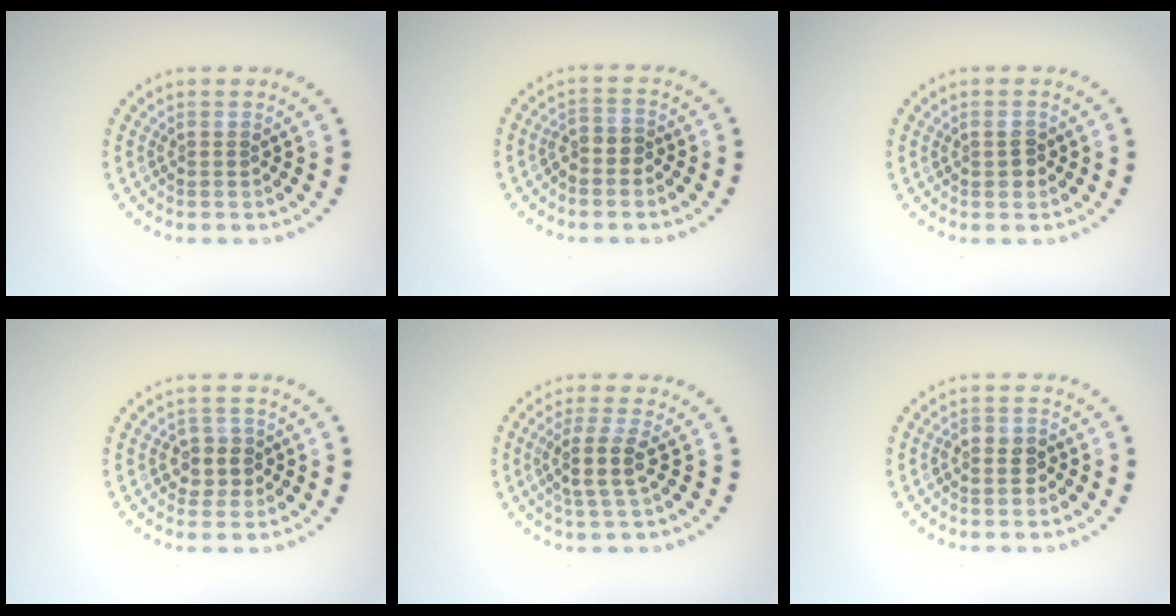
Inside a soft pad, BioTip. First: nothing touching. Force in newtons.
{"total": 1.9, "press": 1.6, "slide": 1.1}
{"total": 1.5, "press": 1.5, "slide": 0.3}
{"total": 2.3, "press": 2.1, "slide": 0.9}
{"total": 2.7, "press": 2.3, "slide": 1.5}
{"total": 1.8, "press": 1.7, "slide": 0.5}